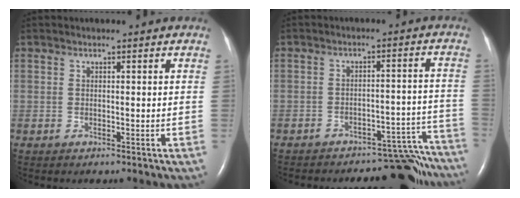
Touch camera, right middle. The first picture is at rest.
{"total": 13.2, "force": [-12.8, 2.8, 1.6], "torque": [0.014, 0.047, -0.158]}